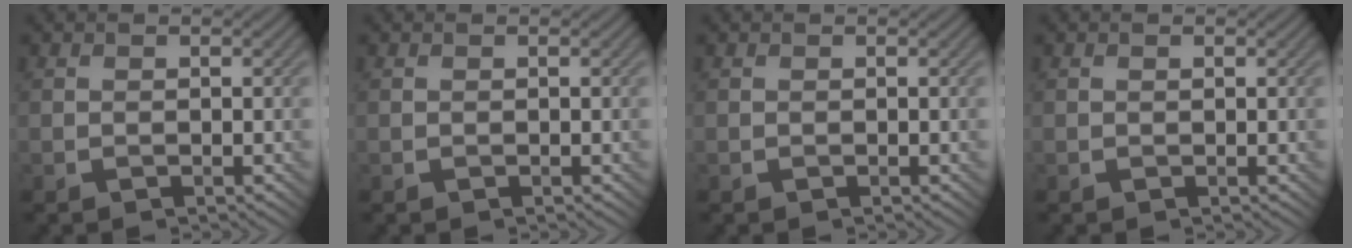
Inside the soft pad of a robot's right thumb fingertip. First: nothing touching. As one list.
[{"total": 0.0}, {"total": 0.0}, {"total": 0.0}]